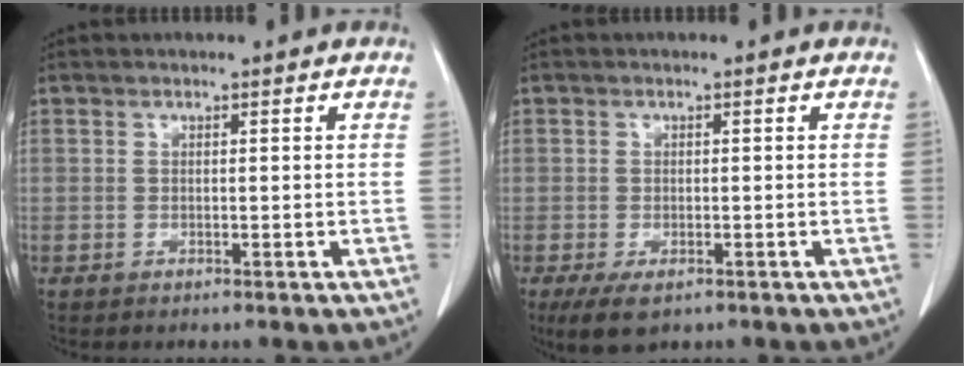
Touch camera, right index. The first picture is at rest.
{"total": 4.0, "force": [-2.2, 2.2, 2.5], "torque": [-0.049, -0.008, -0.029]}